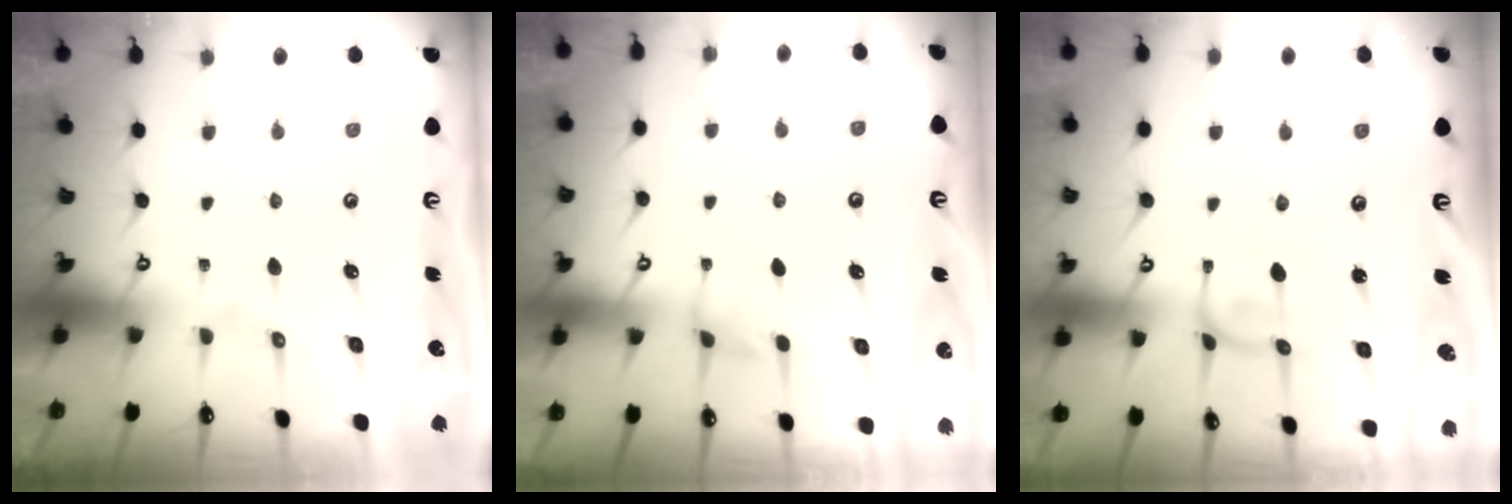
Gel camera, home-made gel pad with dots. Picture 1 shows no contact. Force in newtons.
{"total": 2.9, "press": 2.9, "slide": 0.4}
{"total": 1.1, "press": 1.1, "slide": 0.2}